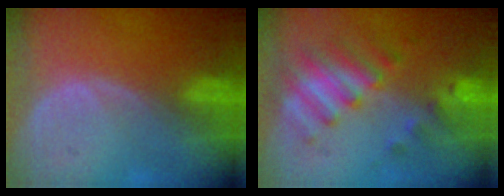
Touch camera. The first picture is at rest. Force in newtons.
{"total": 7.2, "press": 6.8, "slide": 2.3}